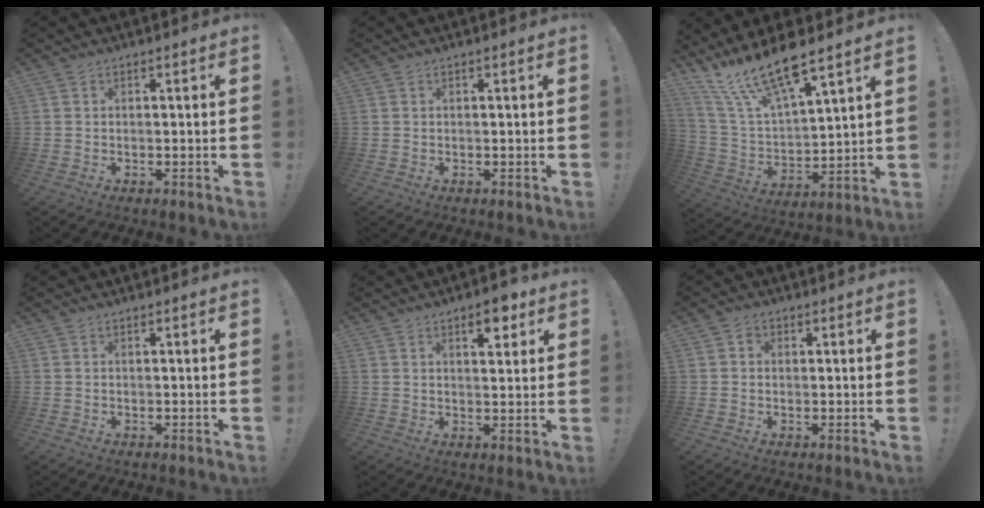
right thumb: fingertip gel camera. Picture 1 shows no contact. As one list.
[{"total": 0.0}, {"total": 15.8, "force": [12.4, 3.8, 9.0], "torque": [-0.181, -0.086, 0.223]}, {"total": 0.0}, {"total": 6.6, "force": [3.9, 2.8, 4.5], "torque": [-0.041, -0.017, 0.059]}, {"total": 2.1, "force": [0.2, 1.9, 0.9], "torque": [-0.009, 0.001, 0.001]}]